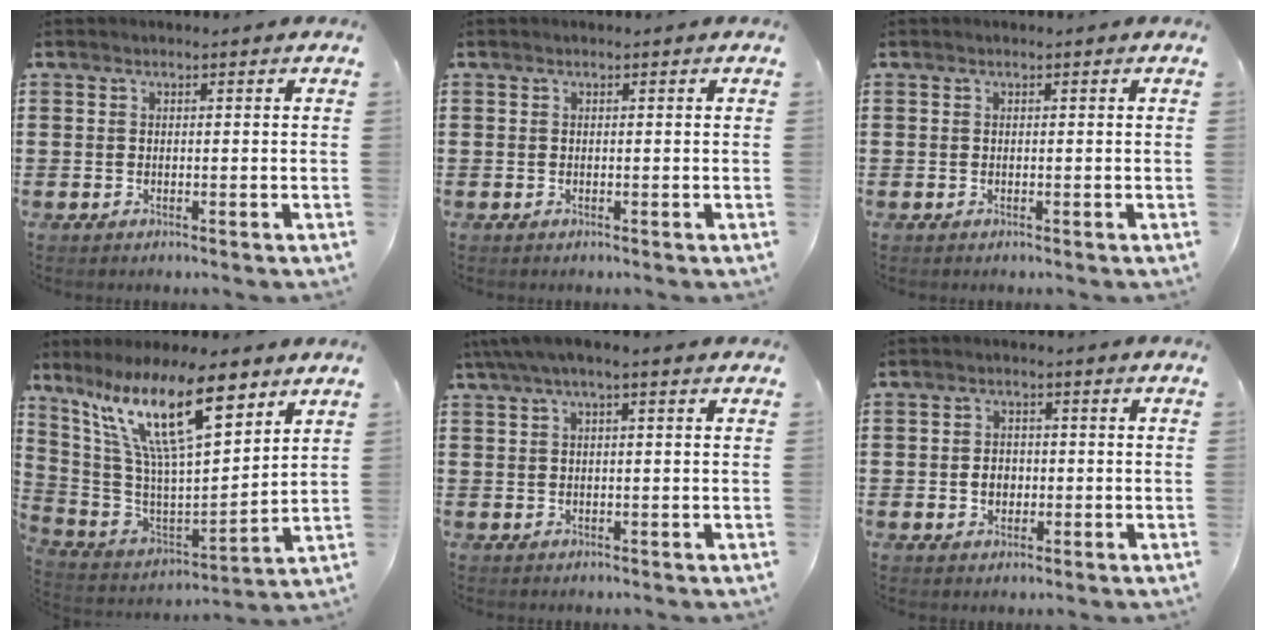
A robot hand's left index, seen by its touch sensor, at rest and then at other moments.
{"total": 0.0}
{"total": 0.0}
{"total": 17.5, "force": [9.8, 4.9, 13.6], "torque": [-0.301, -0.035, 0.165]}
{"total": 2.5, "force": [0.7, 0.4, 2.3], "torque": [-0.044, 0.003, 0.011]}
{"total": 2.8, "force": [-0.4, 2.2, 1.7], "torque": [-0.029, 0.001, -0.012]}